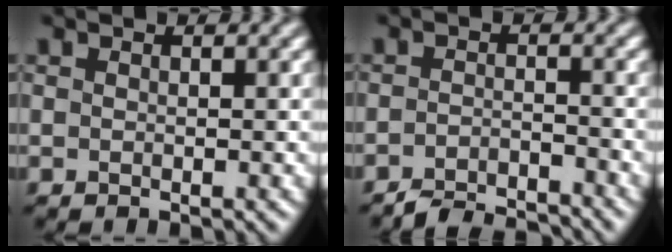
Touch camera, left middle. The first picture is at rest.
{"total": 3.6, "force": [-3.4, 0.4, 0.9], "torque": [-0.018, 0.002, -0.064]}